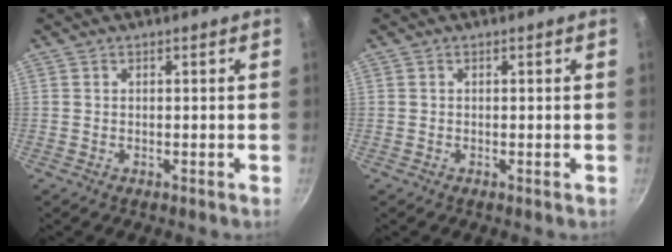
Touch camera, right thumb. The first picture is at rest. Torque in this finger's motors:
{"motor_torque": [2.64, 2.37, 0.34, -0.38, -0.02]}